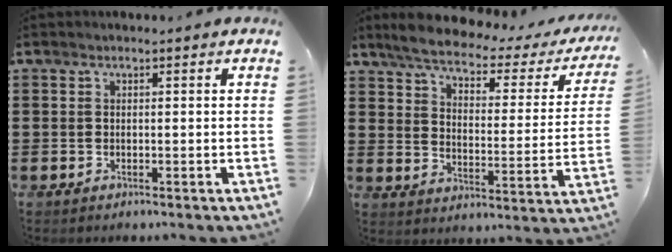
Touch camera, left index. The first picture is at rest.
{"total": 4.4, "force": [3.8, 1.0, 2.0], "torque": [-0.061, -0.023, 0.057]}